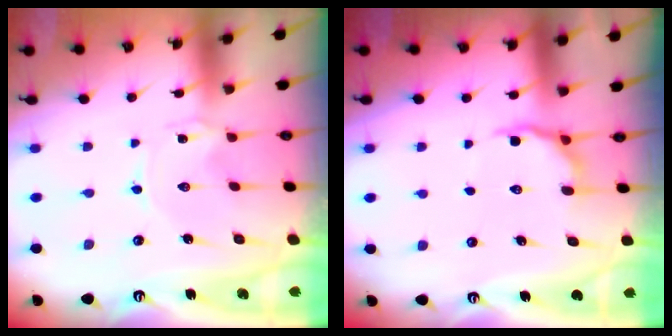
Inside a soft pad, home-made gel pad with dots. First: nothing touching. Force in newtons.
{"total": 5.4, "press": 5.0, "slide": 2.2}